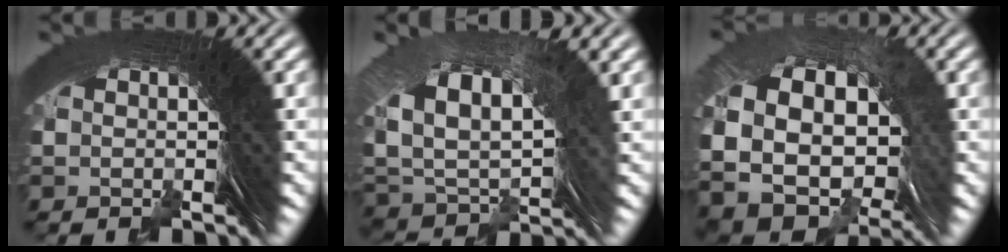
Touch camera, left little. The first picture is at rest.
{"total": 7.8, "force": [1.4, 4.9, 5.9], "torque": [-0.118, -0.010, 0.033]}
{"total": 12.7, "force": [-0.9, 9.4, 8.6], "torque": [-0.179, -0.038, -0.003]}